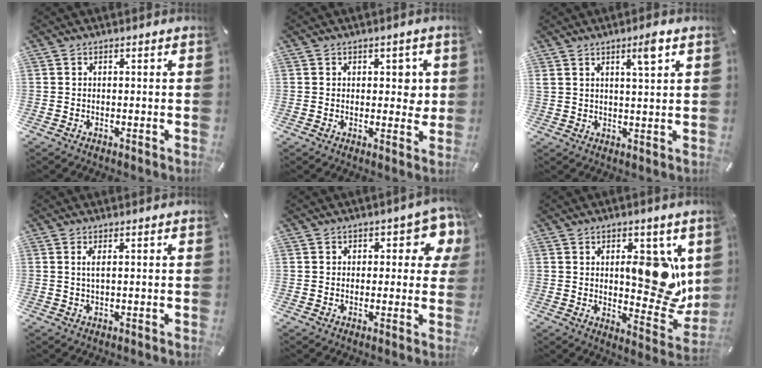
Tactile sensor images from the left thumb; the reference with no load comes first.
{"total": 3.9, "force": [0.9, 2.7, 2.6], "torque": [-0.012, -0.007, 0.006]}
{"total": 5.3, "force": [3.2, 0.8, 4.1], "torque": [-0.073, -0.006, 0.051]}
{"total": 2.0, "force": [0.6, 0.4, 1.8], "torque": [-0.038, 0.002, 0.009]}
{"total": 7.0, "force": [2.6, 4.5, 4.8], "torque": [-0.049, -0.008, 0.040]}
{"total": 15.3, "force": [4.3, 8.0, 12.2], "torque": [-0.127, -0.037, 0.073]}